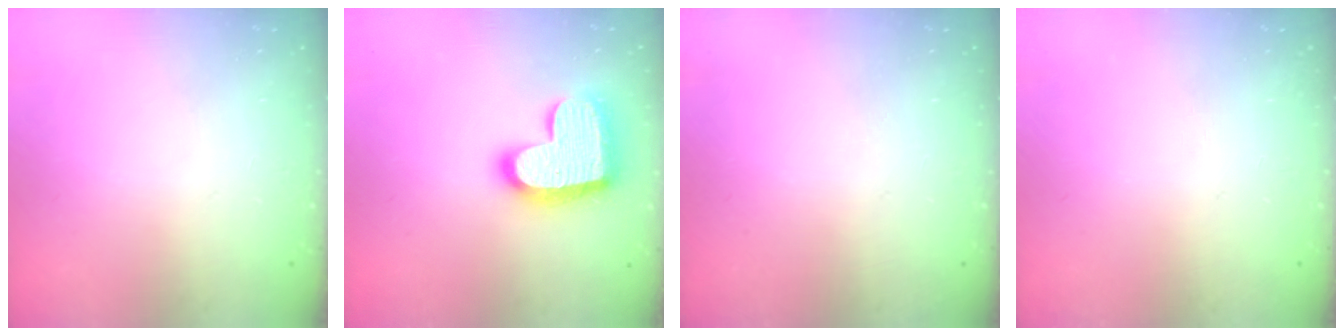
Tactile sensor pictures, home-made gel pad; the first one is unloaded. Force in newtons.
{"total": 17.7, "press": 17.7, "slide": 1.2}
{"total": 0.0}
{"total": 0.0}